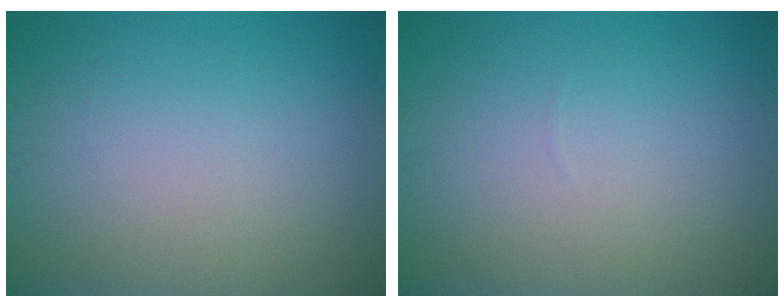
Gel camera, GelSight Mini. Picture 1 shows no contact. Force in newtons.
{"total": 0.0}